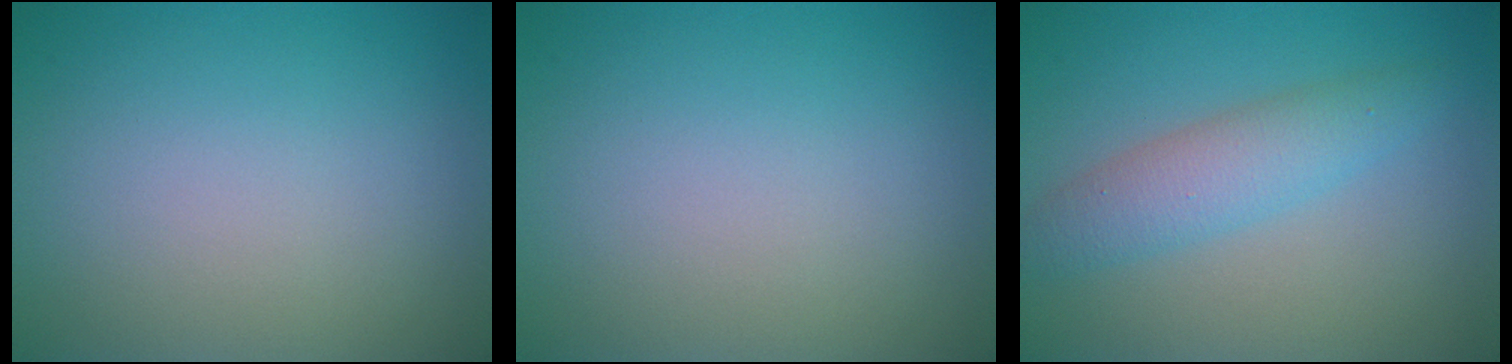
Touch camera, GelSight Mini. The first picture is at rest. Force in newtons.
{"total": 0.0}
{"total": 3.6, "press": 3.6, "slide": 0.0}